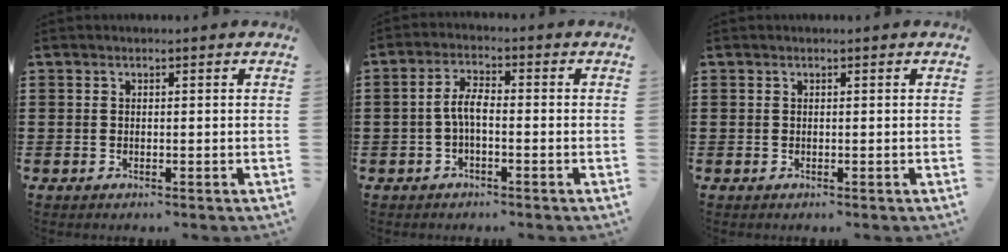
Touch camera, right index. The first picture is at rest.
{"total": 4.0, "force": [-0.9, 1.5, 3.6], "torque": [-0.085, 0.001, -0.025]}
{"total": 0.0}